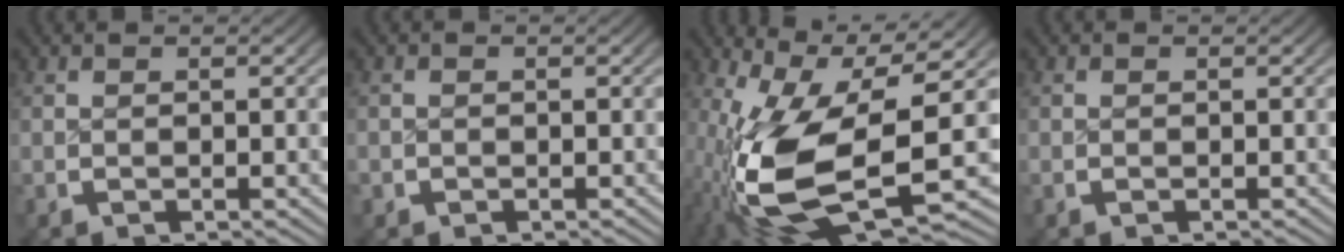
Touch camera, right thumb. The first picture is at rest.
{"total": 2.0, "force": [-0.5, 0.4, -2.0], "torque": [0.026, -0.020, -0.003]}
{"total": 14.8, "force": [-1.8, 8.8, 11.7], "torque": [-0.255, -0.071, 0.008]}
{"total": 1.6, "force": [-0.2, 0.0, -1.6], "torque": [0.021, -0.014, 0.001]}